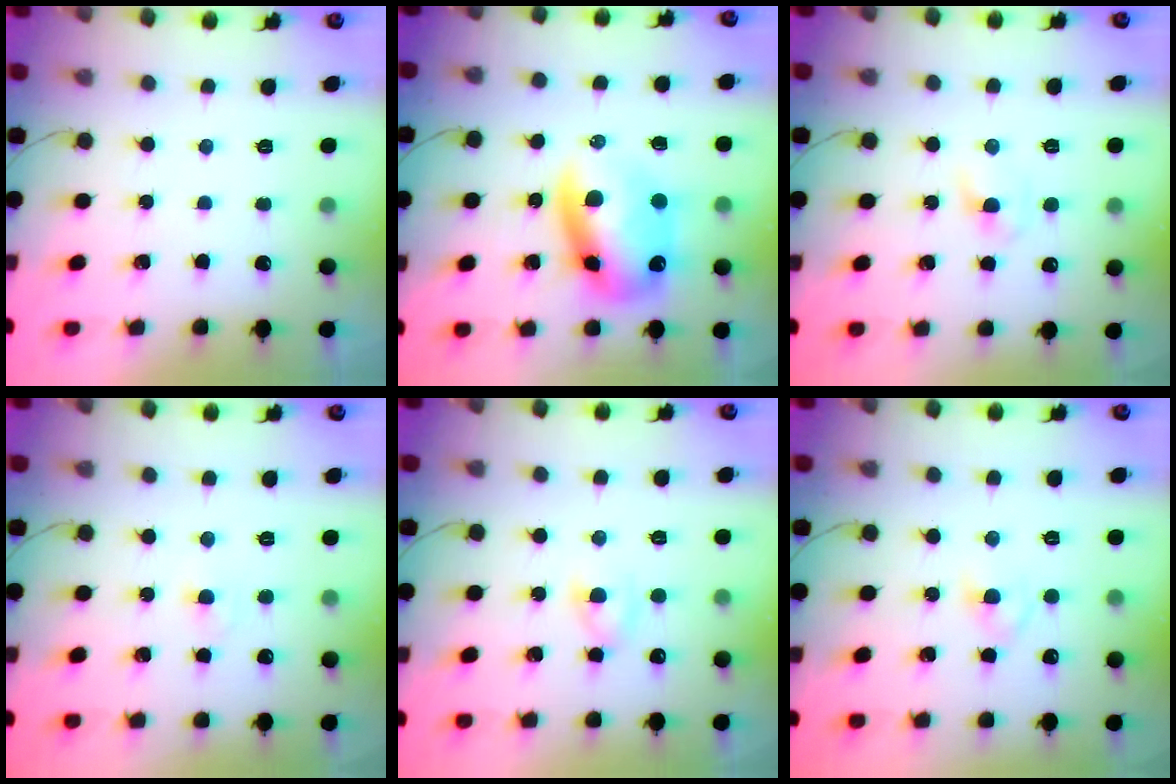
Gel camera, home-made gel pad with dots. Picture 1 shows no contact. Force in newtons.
{"total": 12.3, "press": 11.9, "slide": 3.1}
{"total": 3.0, "press": 2.7, "slide": 1.2}
{"total": 2.8, "press": 2.6, "slide": 1.0}
{"total": 2.7, "press": 2.4, "slide": 1.2}
{"total": 2.8, "press": 2.7, "slide": 0.9}